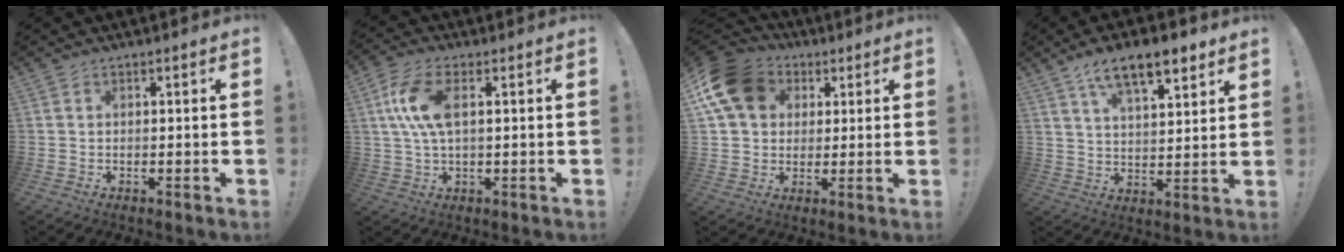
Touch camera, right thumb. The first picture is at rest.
{"total": 10.3, "force": [2.0, 4.3, 9.1], "torque": [-0.179, -0.004, 0.036]}
{"total": 15.2, "force": [5.3, 11.6, 8.1], "torque": [-0.133, -0.014, 0.107]}
{"total": 12.5, "force": [7.8, 4.5, 8.6], "torque": [-0.131, -0.035, 0.132]}